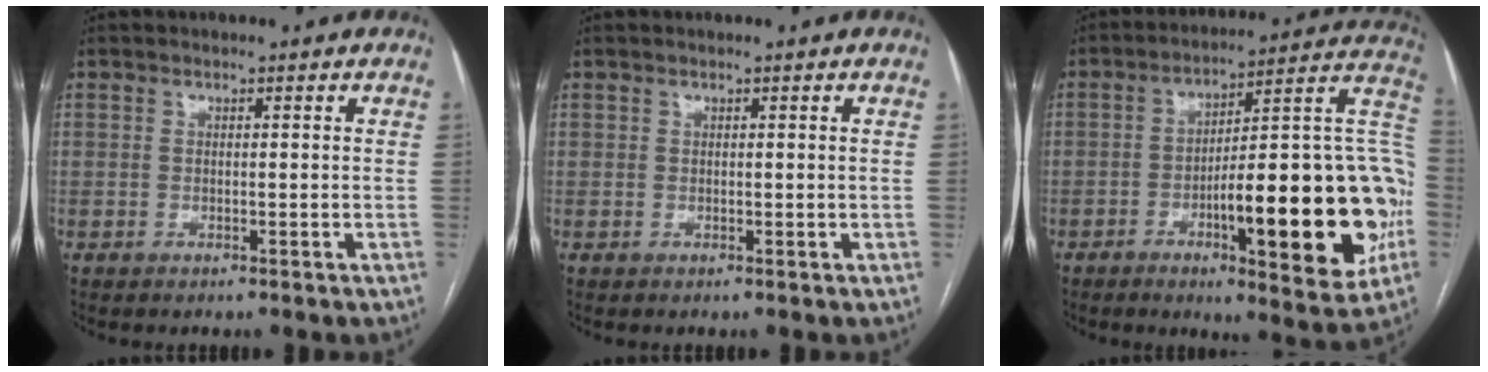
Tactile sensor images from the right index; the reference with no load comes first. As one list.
[{"total": 0.0}, {"total": 26.2, "force": [-6.2, 4.9, 25.0], "torque": [-0.295, 0.017, -0.079]}]